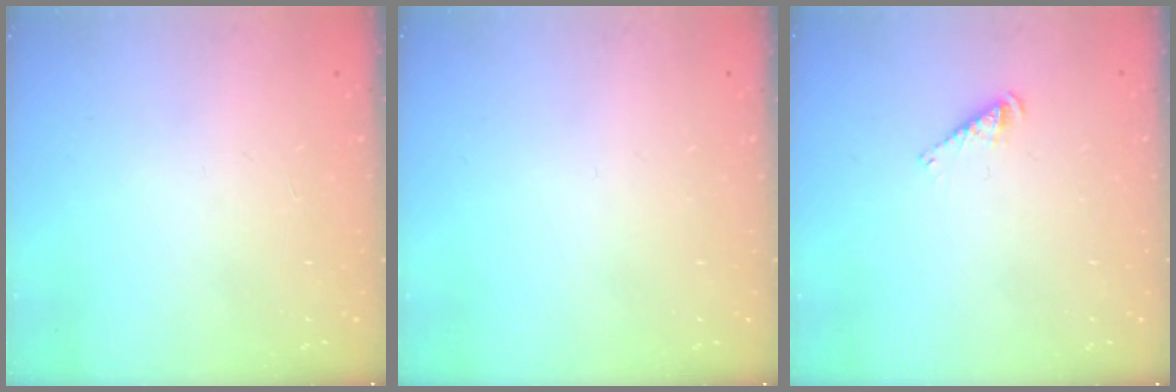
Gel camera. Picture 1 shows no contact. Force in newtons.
{"total": 0.0}
{"total": 2.9, "press": 2.9, "slide": 0.5}